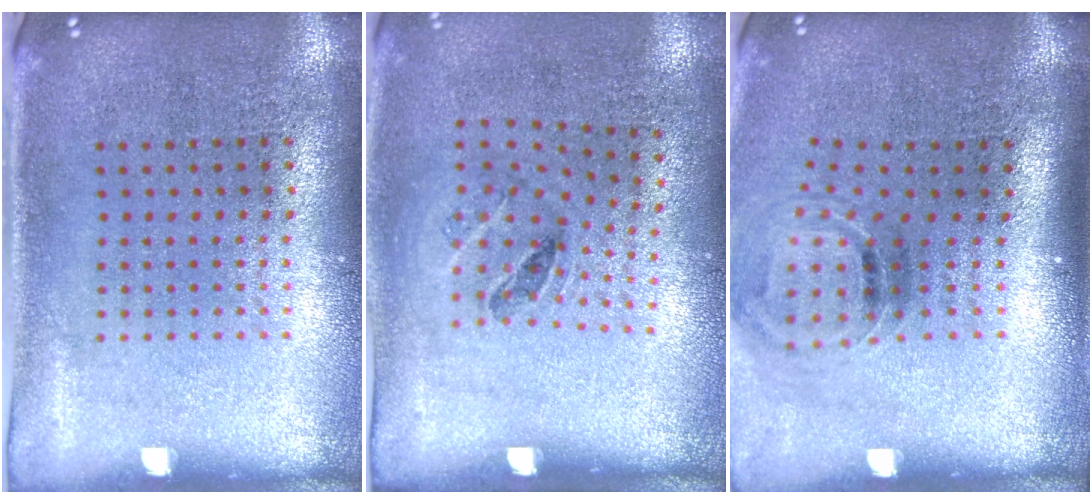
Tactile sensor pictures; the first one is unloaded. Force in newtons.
{"total": 1.3, "press": 0.8, "slide": 1.1}
{"total": 1.2, "press": 0.9, "slide": 0.8}